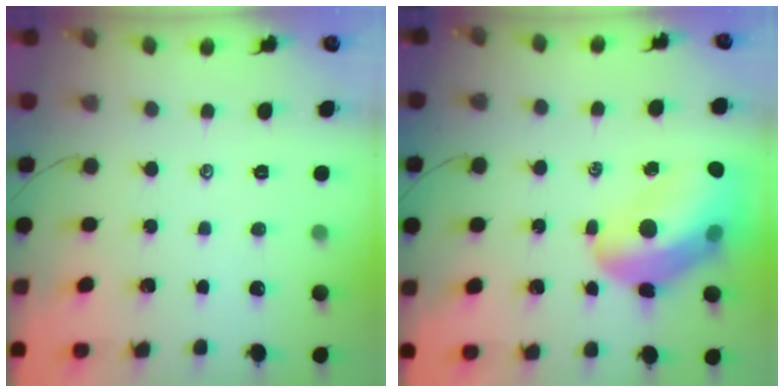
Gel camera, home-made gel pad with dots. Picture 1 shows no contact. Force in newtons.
{"total": 16.8, "press": 16.2, "slide": 4.5}